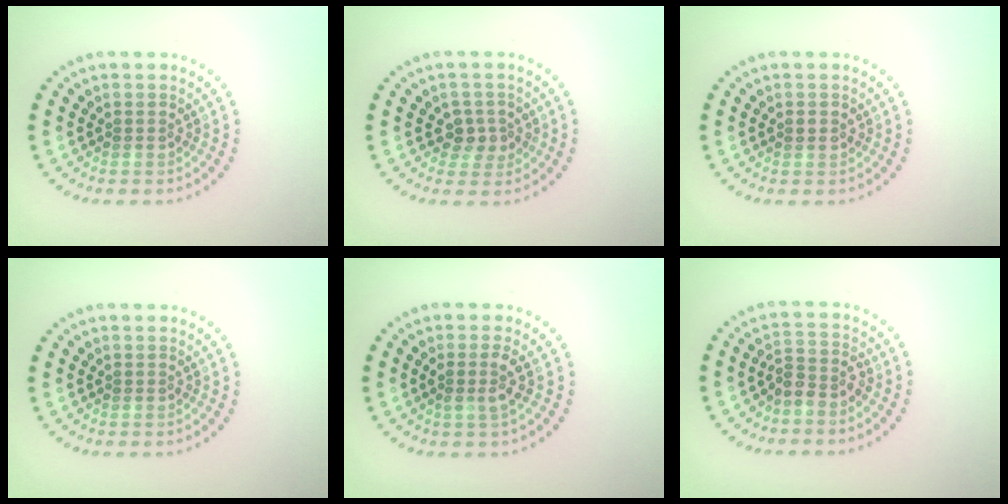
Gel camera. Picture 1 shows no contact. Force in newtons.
{"total": 2.1, "press": 1.9, "slide": 0.8}
{"total": 1.1, "press": 1.1, "slide": 0.1}
{"total": 0.0}
{"total": 1.7, "press": 1.4, "slide": 1.0}
{"total": 2.1, "press": 1.6, "slide": 1.4}